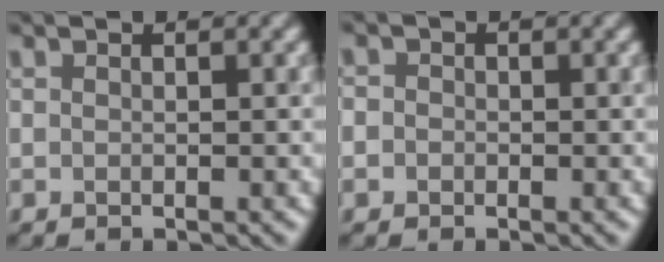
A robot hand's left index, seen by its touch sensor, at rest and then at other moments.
{"total": 1.3, "force": [-0.1, 1.3, 0.2], "torque": [0.016, 0.003, -0.019]}